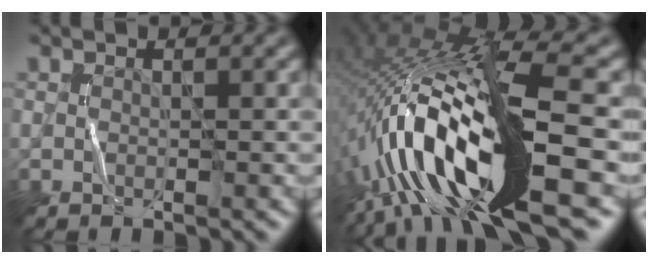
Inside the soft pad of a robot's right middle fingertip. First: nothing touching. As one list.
[{"total": 17.0, "force": [-3.4, 4.7, 15.9], "torque": [-0.309, 0.032, -0.064]}]